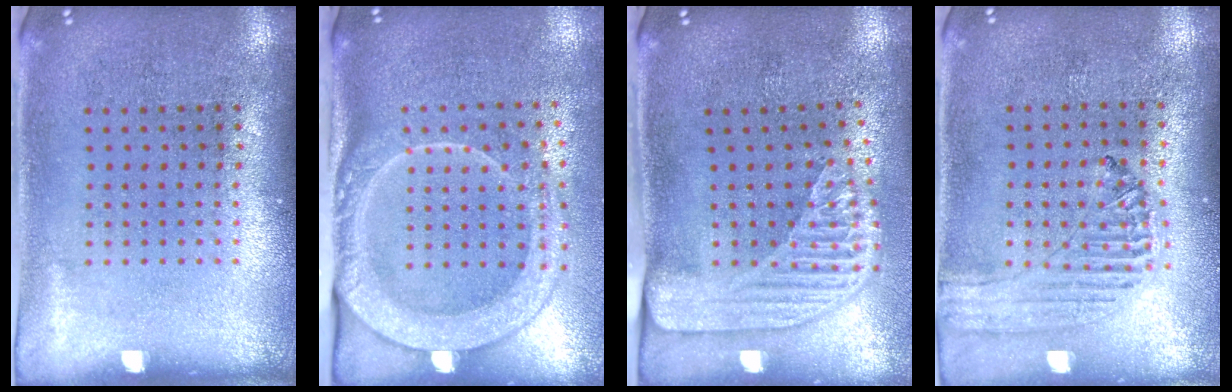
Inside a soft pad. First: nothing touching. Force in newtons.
{"total": 2.5, "press": 1.9, "slide": 1.6}
{"total": 2.3, "press": 1.8, "slide": 1.5}
{"total": 0.5, "press": 0.5, "slide": 0.2}